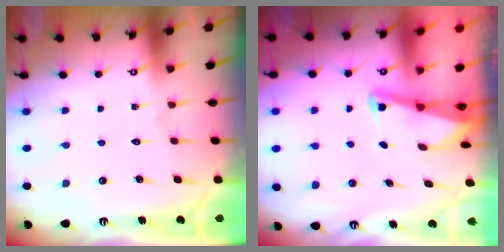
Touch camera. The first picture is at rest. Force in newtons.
{"total": 2.1, "press": 2.1, "slide": 0.3}